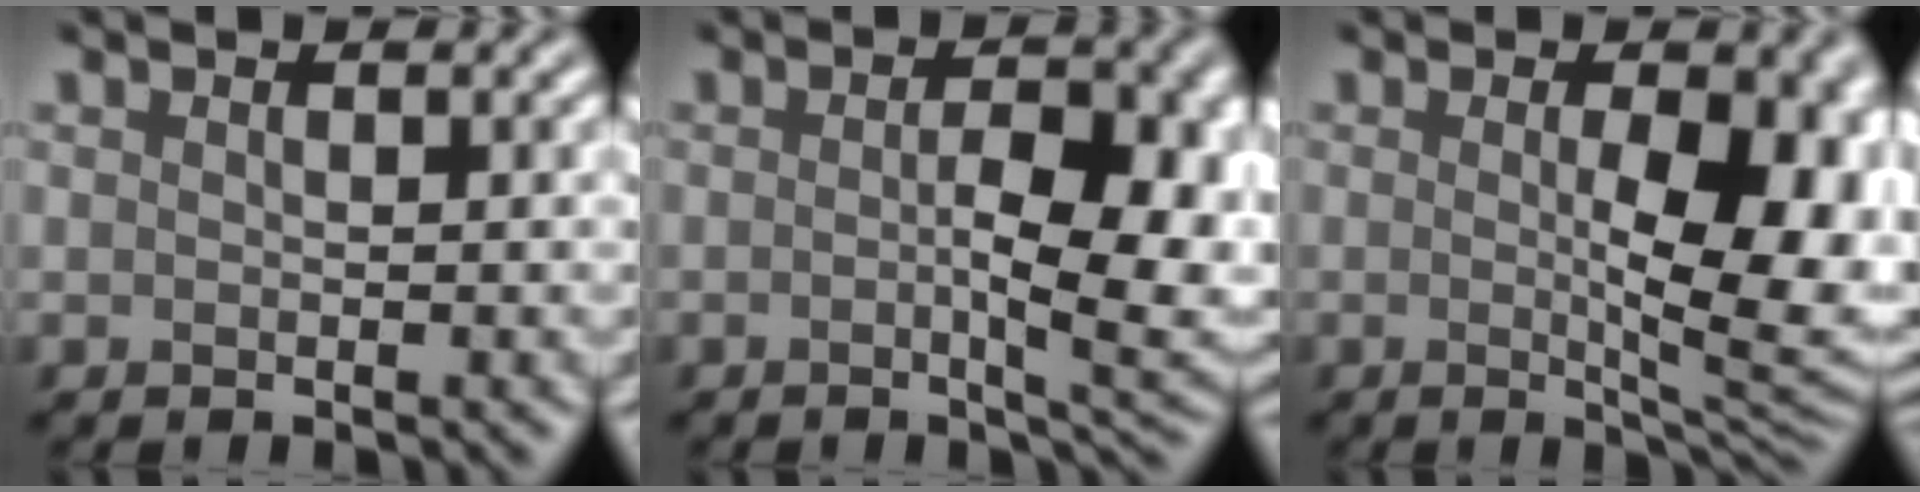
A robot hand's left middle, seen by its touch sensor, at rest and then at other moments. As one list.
[{"total": 6.7, "force": [-0.6, 2.2, 6.3], "torque": [-0.090, -0.011, -0.005]}, {"total": 9.0, "force": [0.2, 2.7, 8.6], "torque": [-0.111, -0.006, 0.008]}]